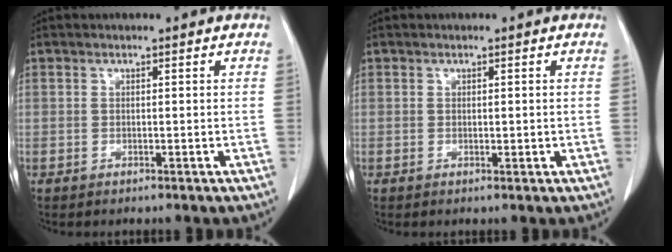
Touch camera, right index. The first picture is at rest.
{"total": 0.8, "force": [0.1, 0.5, 0.6], "torque": [-0.010, -0.003, 0.002]}